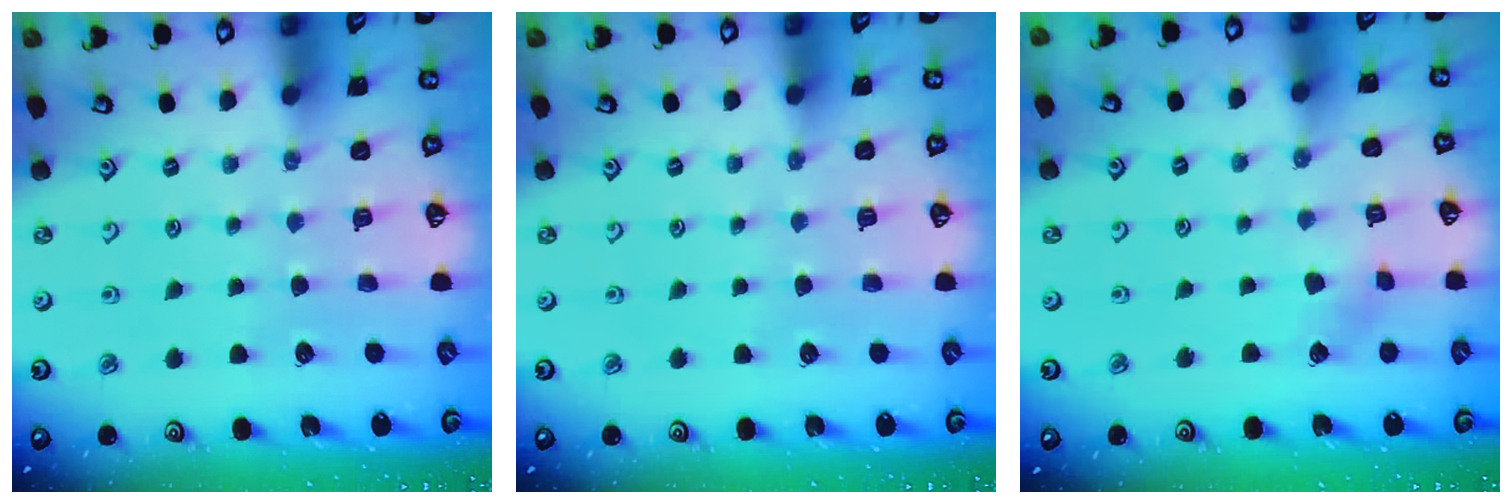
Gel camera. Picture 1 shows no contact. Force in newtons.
{"total": 0.0}
{"total": 3.0, "press": 3.0, "slide": 0.3}